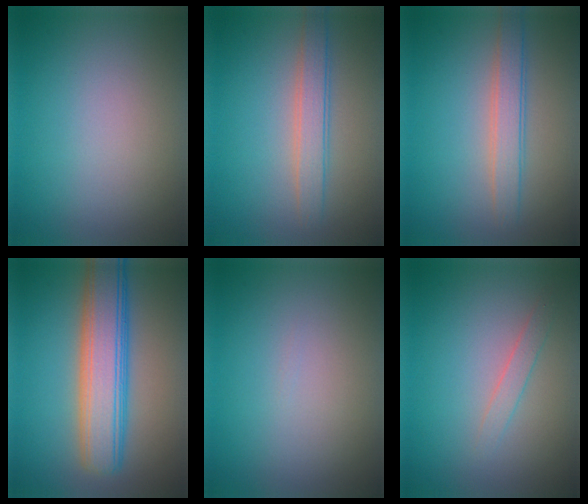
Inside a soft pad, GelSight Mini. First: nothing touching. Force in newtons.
{"total": 2.7, "press": 2.7, "slide": 0.0}
{"total": 2.7, "press": 2.7, "slide": 0.0}
{"total": 7.6, "press": 7.6, "slide": 0.2}
{"total": 0.0}
{"total": 1.3, "press": 1.3, "slide": 0.0}